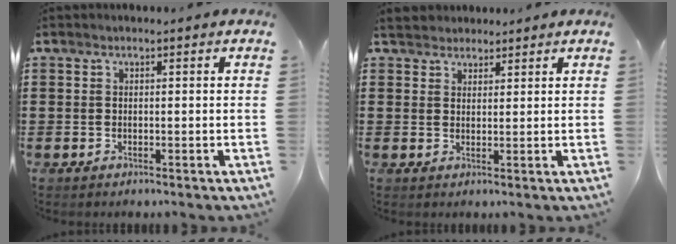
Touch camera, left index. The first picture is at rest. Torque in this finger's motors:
{"motor_torque": [1.14, -0.99, 1.05, 0.21]}